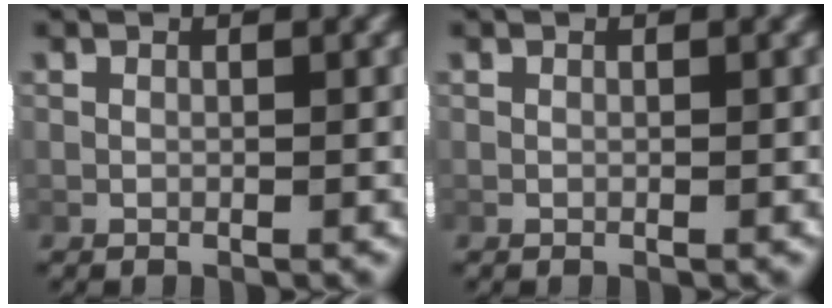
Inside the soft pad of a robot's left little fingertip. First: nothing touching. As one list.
[{"total": 0.0}]